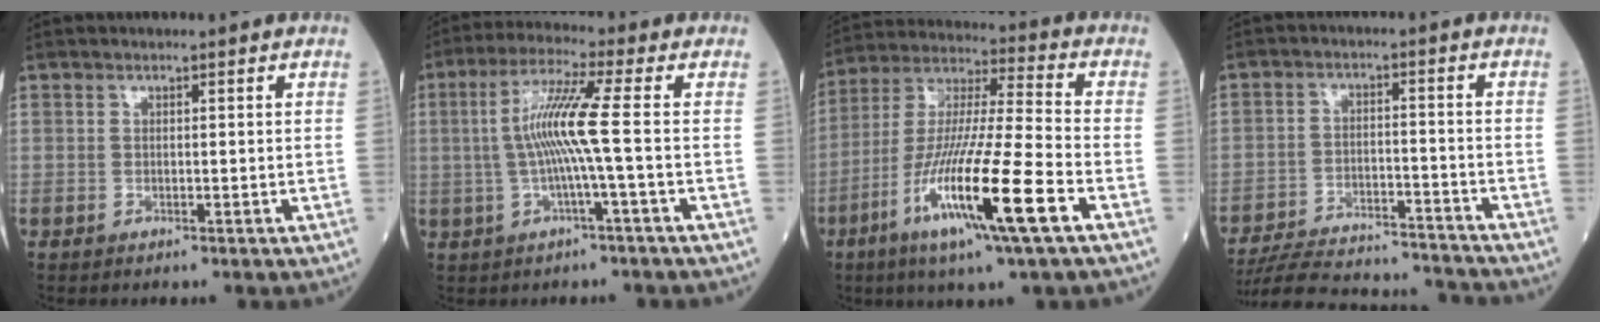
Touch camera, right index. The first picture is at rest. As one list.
[{"total": 8.2, "force": [-0.3, -1.1, 8.2], "torque": [-0.166, 0.014, -0.006]}, {"total": 18.7, "force": [-7.8, 0.2, 17.1], "torque": [-0.352, -0.034, -0.147]}, {"total": 17.0, "force": [-16.3, 2.4, 4.2], "torque": [-0.087, 0.001, -0.240]}]